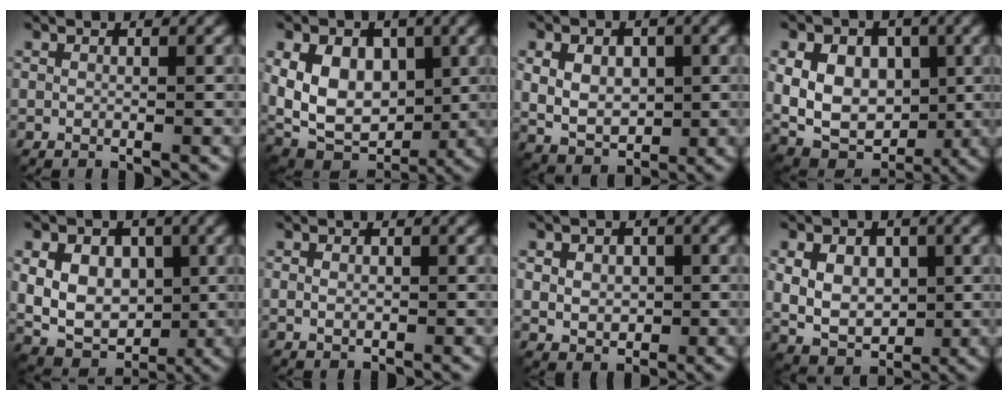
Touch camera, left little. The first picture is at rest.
{"total": 9.6, "force": [1.0, 7.0, 6.6], "torque": [-0.124, -0.009, 0.024]}
{"total": 5.1, "force": [0.4, 3.7, 3.6], "torque": [-0.063, -0.002, 0.011]}
{"total": 9.6, "force": [1.1, 7.2, 6.3], "torque": [-0.118, 0.004, 0.018]}
{"total": 8.6, "force": [0.9, 6.5, 5.5], "torque": [-0.102, 0.002, 0.014]}
{"total": 1.1, "force": [0.0, 0.8, 0.8], "torque": [-0.012, -0.001, 0.000]}
{"total": 3.8, "force": [0.4, 3.0, 2.2], "torque": [-0.037, 0.009, -0.002]}
{"total": 6.0, "force": [0.4, 4.4, 4.0], "torque": [-0.073, -0.003, 0.012]}